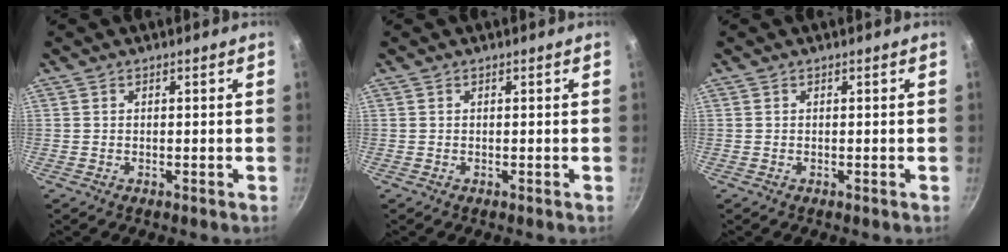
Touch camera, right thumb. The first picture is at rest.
{"total": 0.0}
{"total": 0.0}